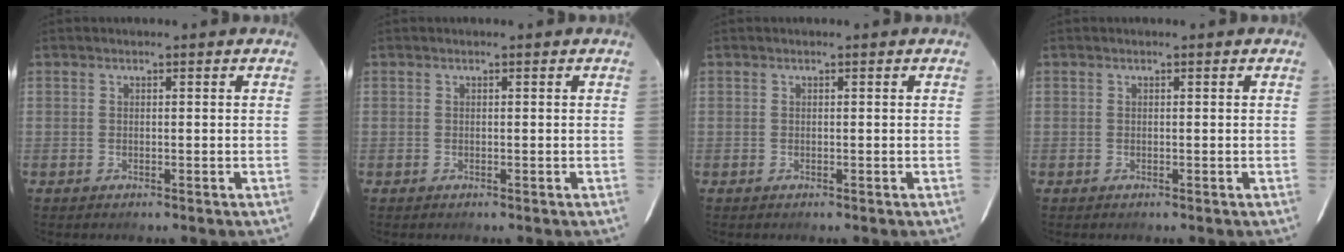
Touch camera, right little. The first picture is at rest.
{"total": 0.0}
{"total": 0.0}
{"total": 0.0}